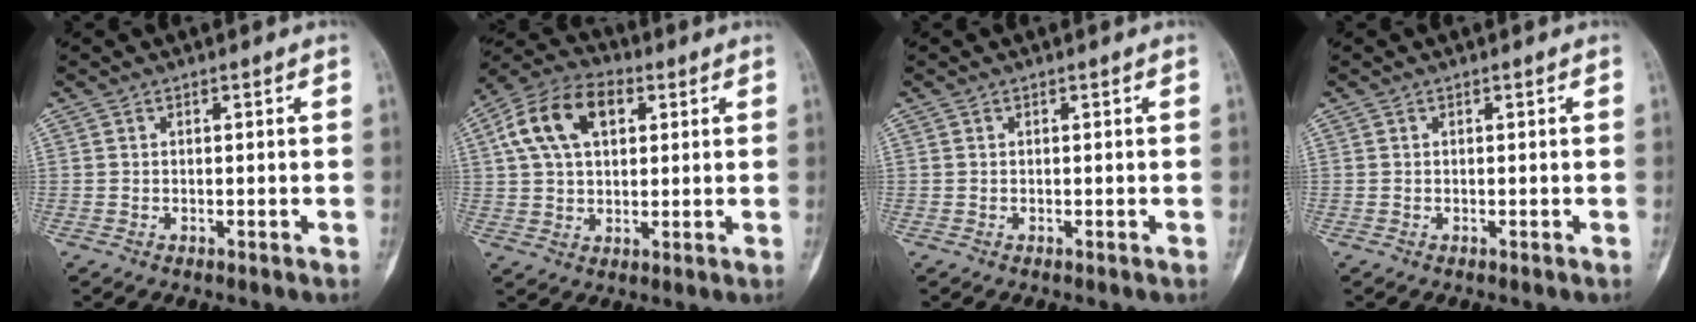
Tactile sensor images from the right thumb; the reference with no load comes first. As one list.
[{"total": 13.5, "force": [4.3, 8.5, 9.6], "torque": [-0.169, 0.017, 0.072]}, {"total": 0.0}, {"total": 0.0}]